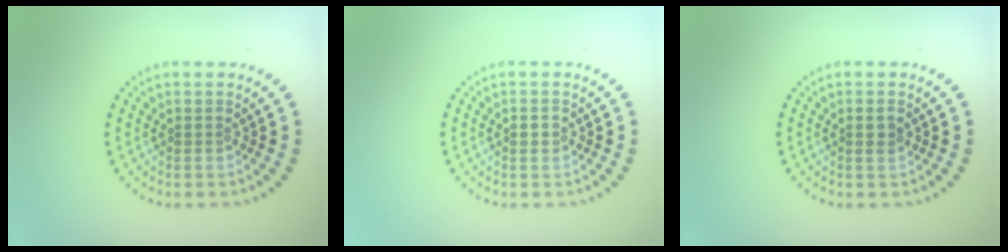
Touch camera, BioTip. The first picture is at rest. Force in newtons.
{"total": 1.1, "press": 1.1, "slide": 0.1}
{"total": 1.0, "press": 1.0, "slide": 0.1}